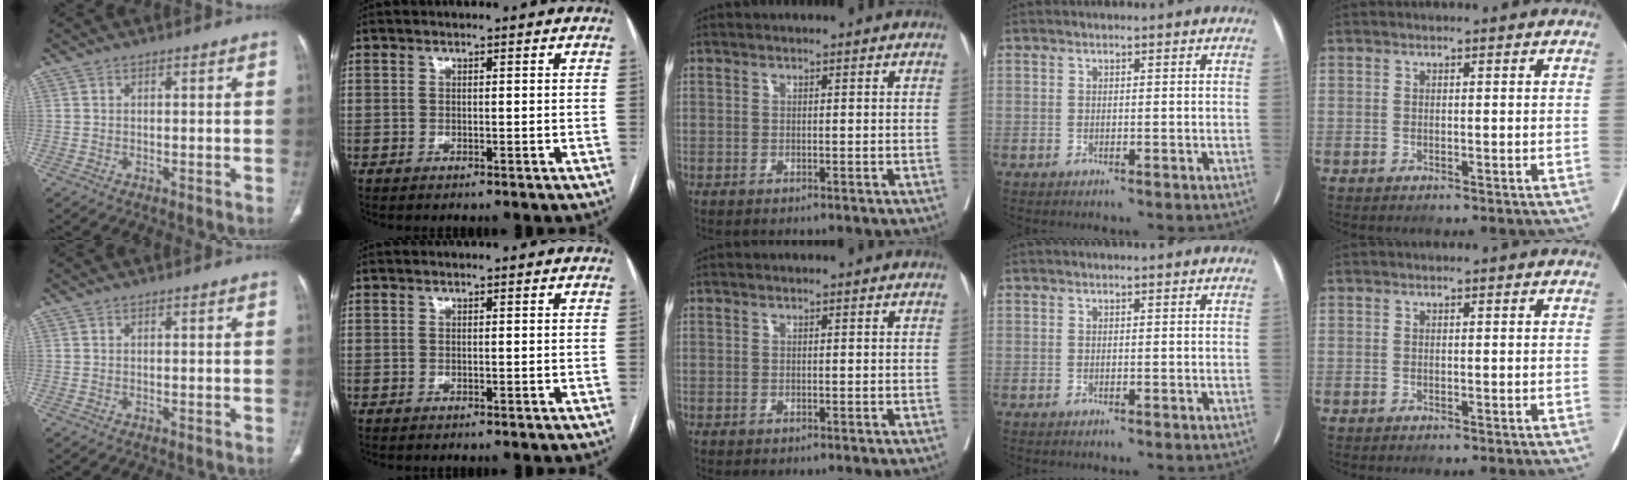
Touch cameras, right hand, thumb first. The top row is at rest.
{}